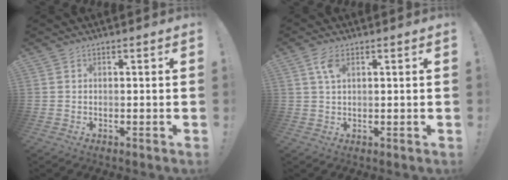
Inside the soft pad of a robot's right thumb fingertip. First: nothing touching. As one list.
[{"total": 4.5, "force": [2.0, 2.0, 3.4], "torque": [-0.067, 0.001, 0.035]}]